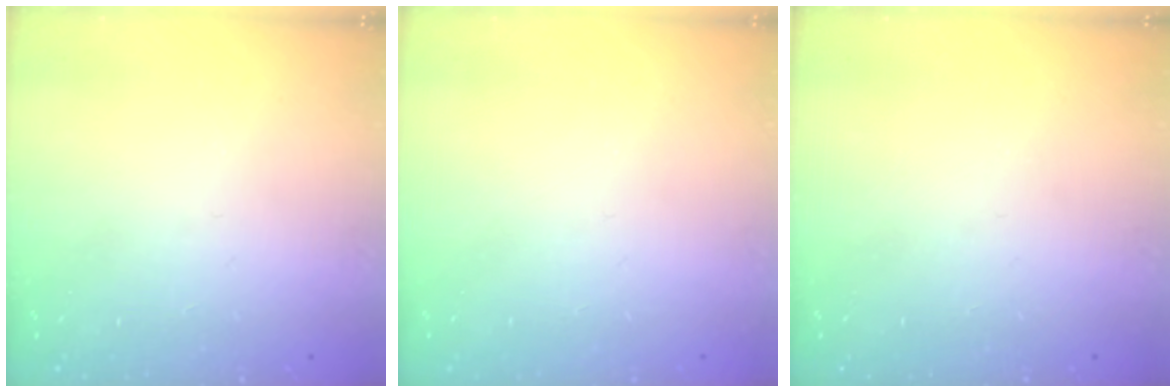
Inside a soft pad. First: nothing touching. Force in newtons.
{"total": 0.0}
{"total": 0.0}